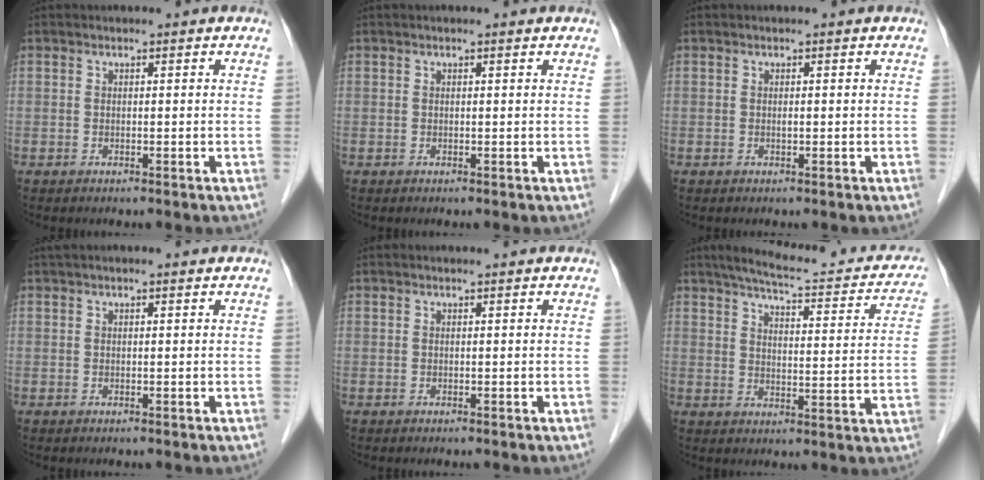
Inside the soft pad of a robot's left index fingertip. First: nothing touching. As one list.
[{"total": 0.6, "force": [0.5, 0.1, 0.3], "torque": [-0.011, 0.005, 0.007]}, {"total": 0.0}, {"total": 2.7, "force": [2.2, 0.2, 1.6], "torque": [-0.023, 0.028, 0.034]}, {"total": 0.8, "force": [0.7, 0.0, 0.2], "torque": [-0.009, 0.004, 0.011]}, {"total": 19.4, "force": [16.4, 3.9, 9.5], "torque": [-0.119, 0.007, 0.197]}]